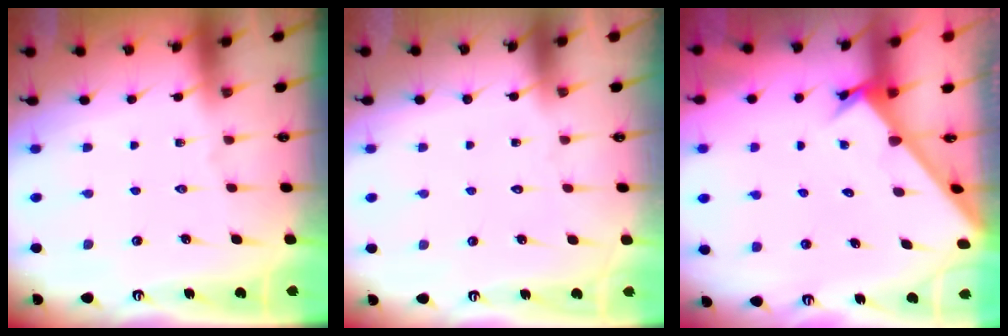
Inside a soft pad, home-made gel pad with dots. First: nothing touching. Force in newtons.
{"total": 1.5, "press": 1.5, "slide": 0.0}
{"total": 2.6, "press": 2.6, "slide": 0.3}